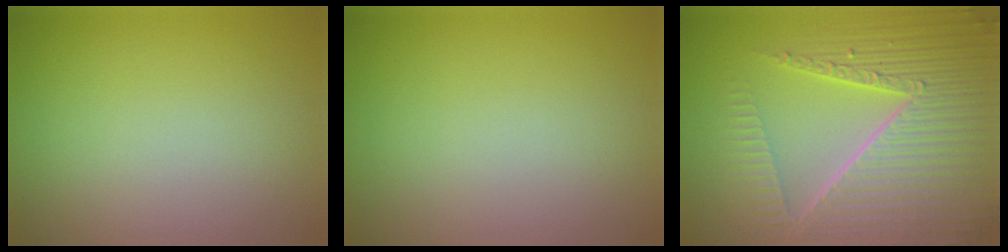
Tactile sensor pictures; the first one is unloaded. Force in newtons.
{"total": 0.0}
{"total": 8.9, "press": 5.9, "slide": 6.7}